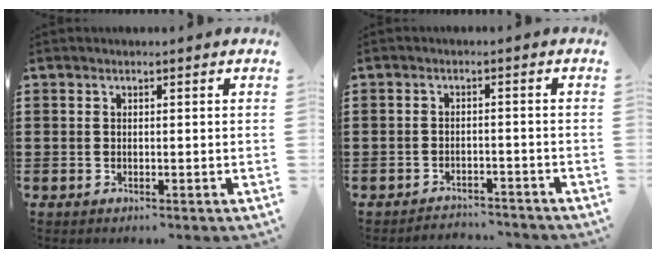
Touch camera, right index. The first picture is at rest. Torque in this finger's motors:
{"motor_torque": [0.17, 0.83, -0.59, -0.21]}